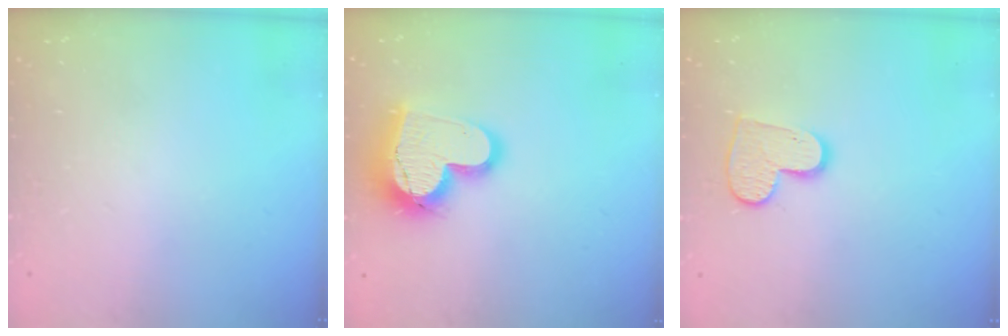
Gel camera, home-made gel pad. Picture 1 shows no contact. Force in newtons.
{"total": 17.1, "press": 17.0, "slide": 1.5}
{"total": 10.0, "press": 10.0, "slide": 0.9}